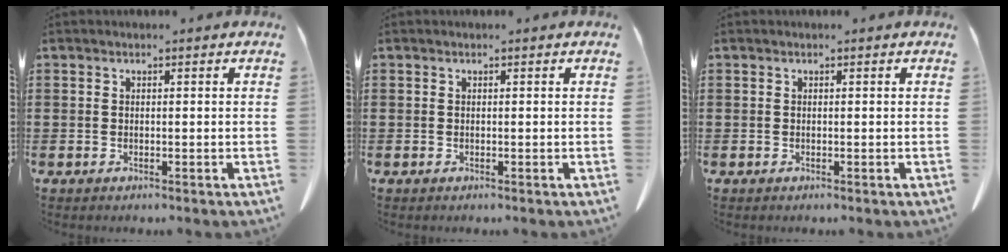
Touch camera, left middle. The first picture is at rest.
{"total": 0.0}
{"total": 0.0}